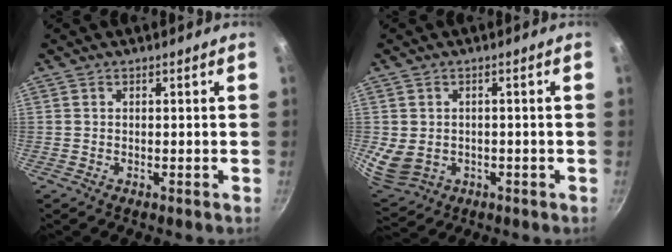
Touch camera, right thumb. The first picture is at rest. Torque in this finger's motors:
{"motor_torque": [0.28, -0.12, 0.59, 0.09, 0.10]}